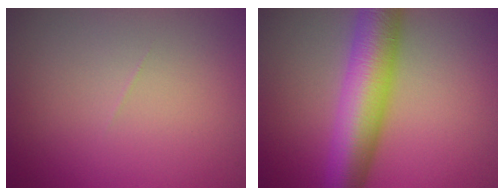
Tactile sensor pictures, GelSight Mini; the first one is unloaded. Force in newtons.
{"total": 9.6, "press": 9.6, "slide": 0.2}